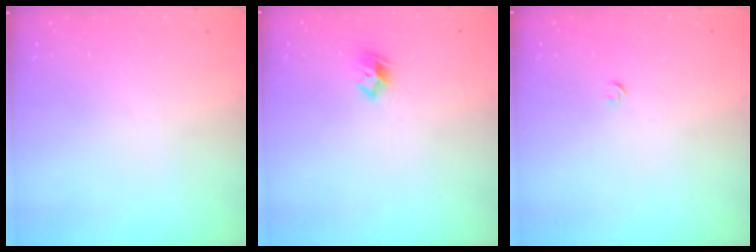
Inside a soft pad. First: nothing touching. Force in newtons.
{"total": 7.5, "press": 7.5, "slide": 0.1}
{"total": 2.7, "press": 2.6, "slide": 0.6}